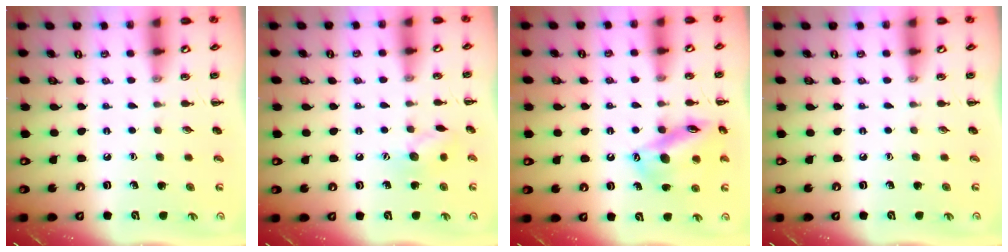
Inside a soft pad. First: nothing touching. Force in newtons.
{"total": 7.9, "press": 7.8, "slide": 1.0}
{"total": 15.5, "press": 15.3, "slide": 2.3}
{"total": 0.0}